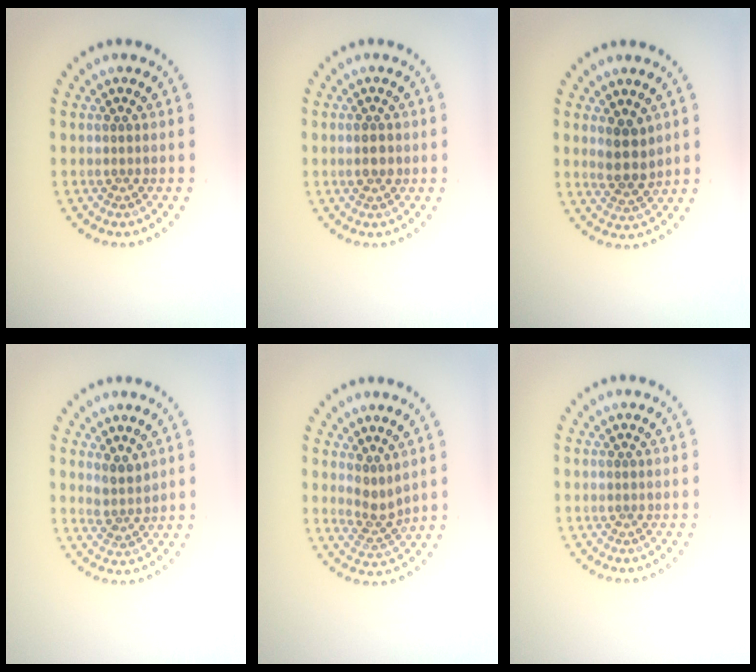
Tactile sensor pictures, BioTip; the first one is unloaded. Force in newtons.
{"total": 1.9, "press": 1.9, "slide": 0.1}
{"total": 2.8, "press": 2.5, "slide": 1.2}
{"total": 1.8, "press": 1.5, "slide": 1.0}
{"total": 2.0, "press": 1.4, "slide": 1.4}
{"total": 0.0}